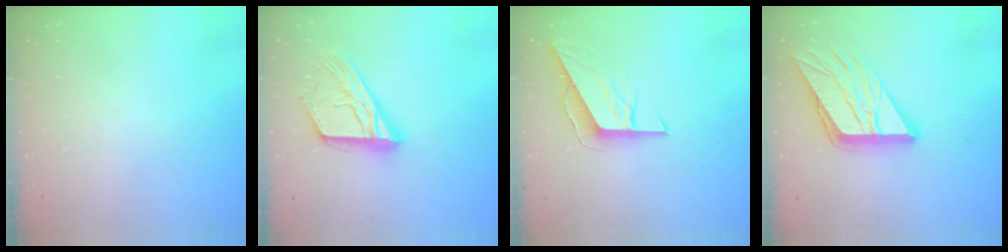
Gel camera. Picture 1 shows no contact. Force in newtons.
{"total": 18.7, "press": 18.6, "slide": 1.8}
{"total": 8.4, "press": 8.4, "slide": 0.4}
{"total": 18.8, "press": 18.6, "slide": 2.2}